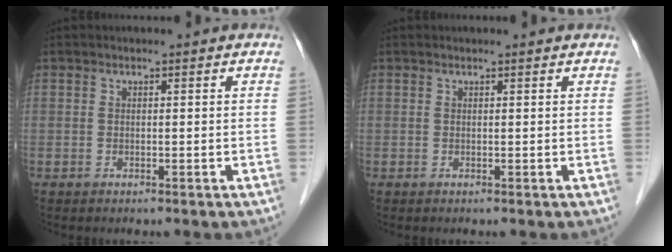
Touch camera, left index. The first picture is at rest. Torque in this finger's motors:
{"motor_torque": [0.27, -0.19, 0.02, 0.01]}